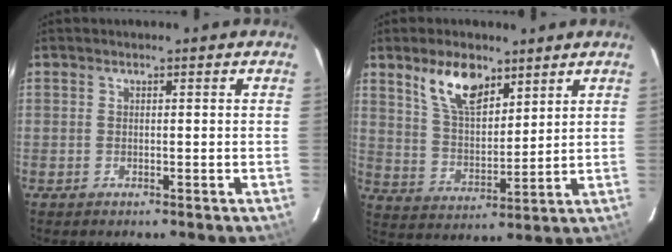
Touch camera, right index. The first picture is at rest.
{"total": 10.4, "force": [6.6, 4.8, 6.4], "torque": [-0.114, 0.009, 0.130]}